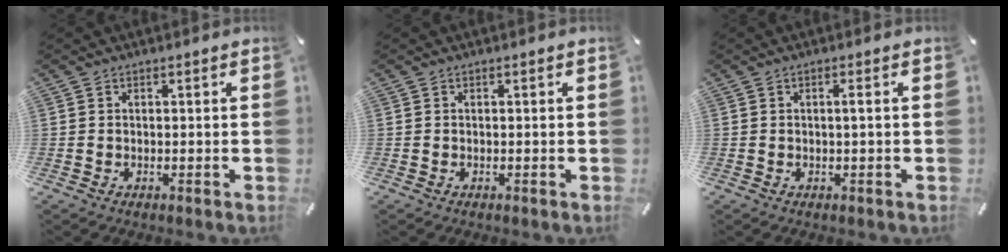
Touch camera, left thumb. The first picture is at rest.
{"total": 0.0}
{"total": 1.6, "force": [0.1, -0.1, 1.6], "torque": [-0.030, -0.003, -0.001]}